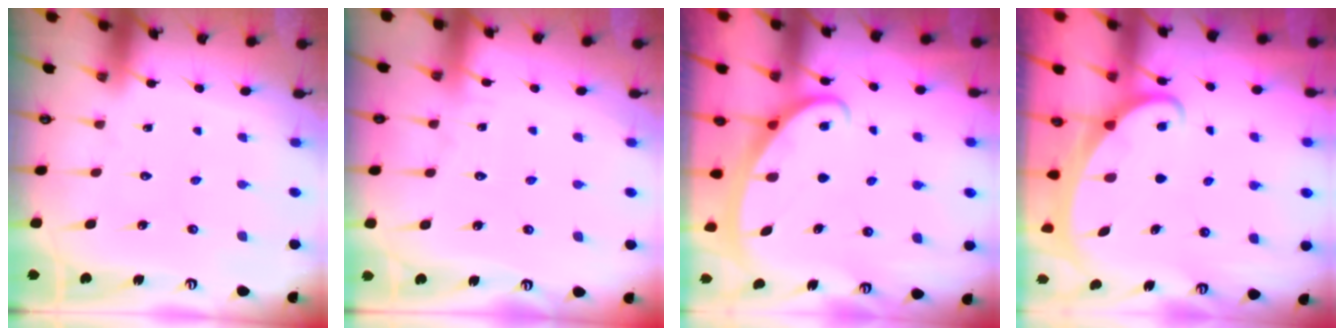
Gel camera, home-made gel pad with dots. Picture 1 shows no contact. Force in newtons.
{"total": 2.5, "press": 2.5, "slide": 0.2}
{"total": 2.7, "press": 2.7, "slide": 0.4}
{"total": 2.0, "press": 2.0, "slide": 0.3}